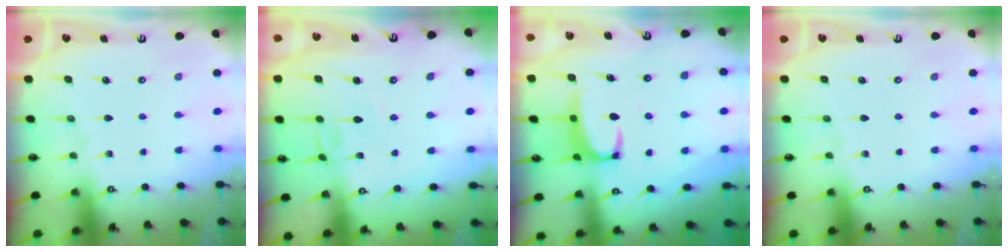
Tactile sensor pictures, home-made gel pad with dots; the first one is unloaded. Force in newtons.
{"total": 4.1, "press": 4.1, "slide": 0.2}
{"total": 2.4, "press": 2.3, "slide": 0.7}
{"total": 0.0}